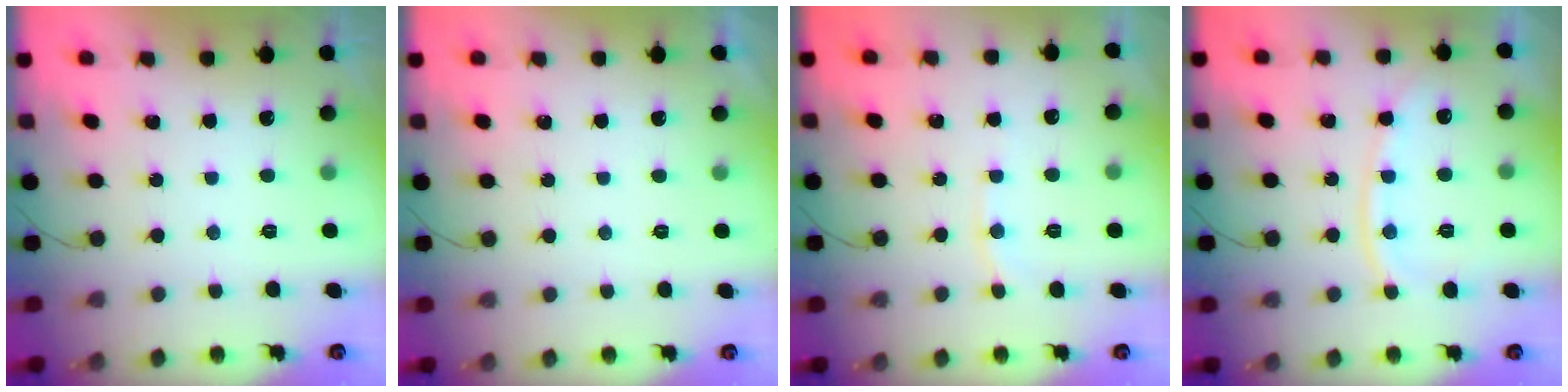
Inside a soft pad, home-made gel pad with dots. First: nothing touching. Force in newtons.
{"total": 1.0, "press": 1.0, "slide": 0.1}
{"total": 3.9, "press": 3.9, "slide": 0.2}
{"total": 12.2, "press": 12.1, "slide": 1.5}